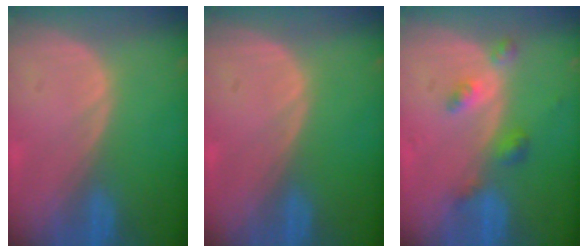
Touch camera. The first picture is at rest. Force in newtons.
{"total": 0.0}
{"total": 4.2, "press": 3.9, "slide": 1.6}